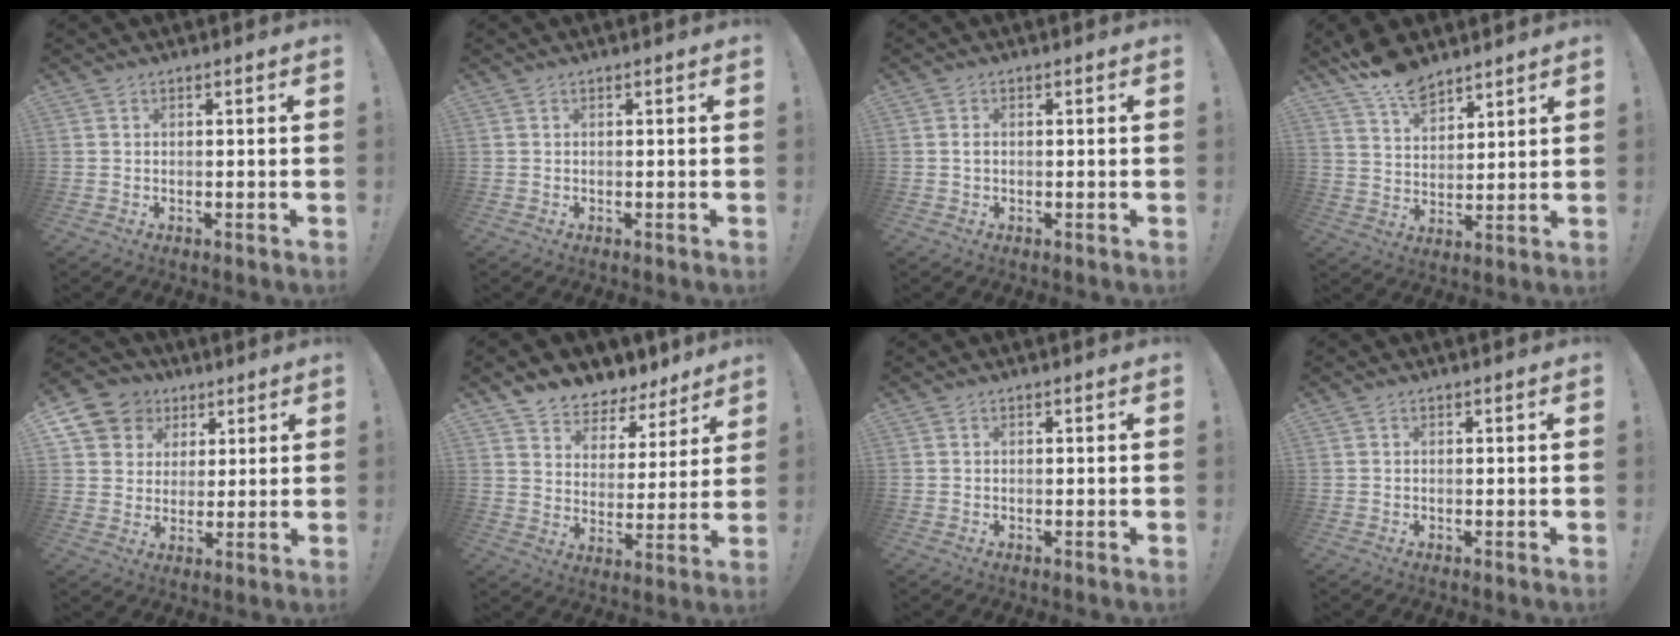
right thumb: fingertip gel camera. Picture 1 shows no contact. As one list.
[{"total": 0.0}, {"total": 0.7, "force": [0.0, 0.4, 0.6], "torque": [-0.013, 0.002, 0.000]}, {"total": 10.4, "force": [8.5, 4.2, 4.2], "torque": [-0.079, -0.056, 0.164]}, {"total": 10.6, "force": [4.6, 9.1, 2.9], "torque": [-0.042, -0.027, 0.094]}, {"total": 7.1, "force": [6.0, 3.7, 0.5], "torque": [-0.011, -0.063, 0.113]}, {"total": 0.0}, {"total": 0.0}]